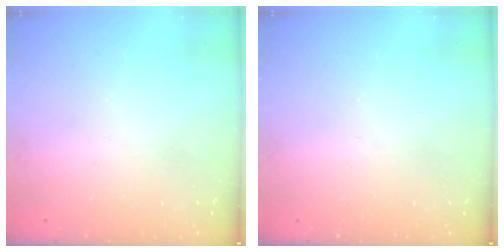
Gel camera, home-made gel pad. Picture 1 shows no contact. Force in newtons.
{"total": 0.0}